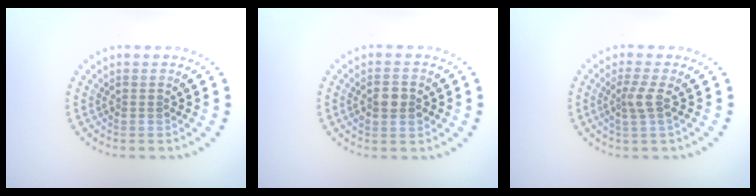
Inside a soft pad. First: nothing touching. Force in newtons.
{"total": 2.5, "press": 2.5, "slide": 0.2}
{"total": 2.0, "press": 1.4, "slide": 1.4}